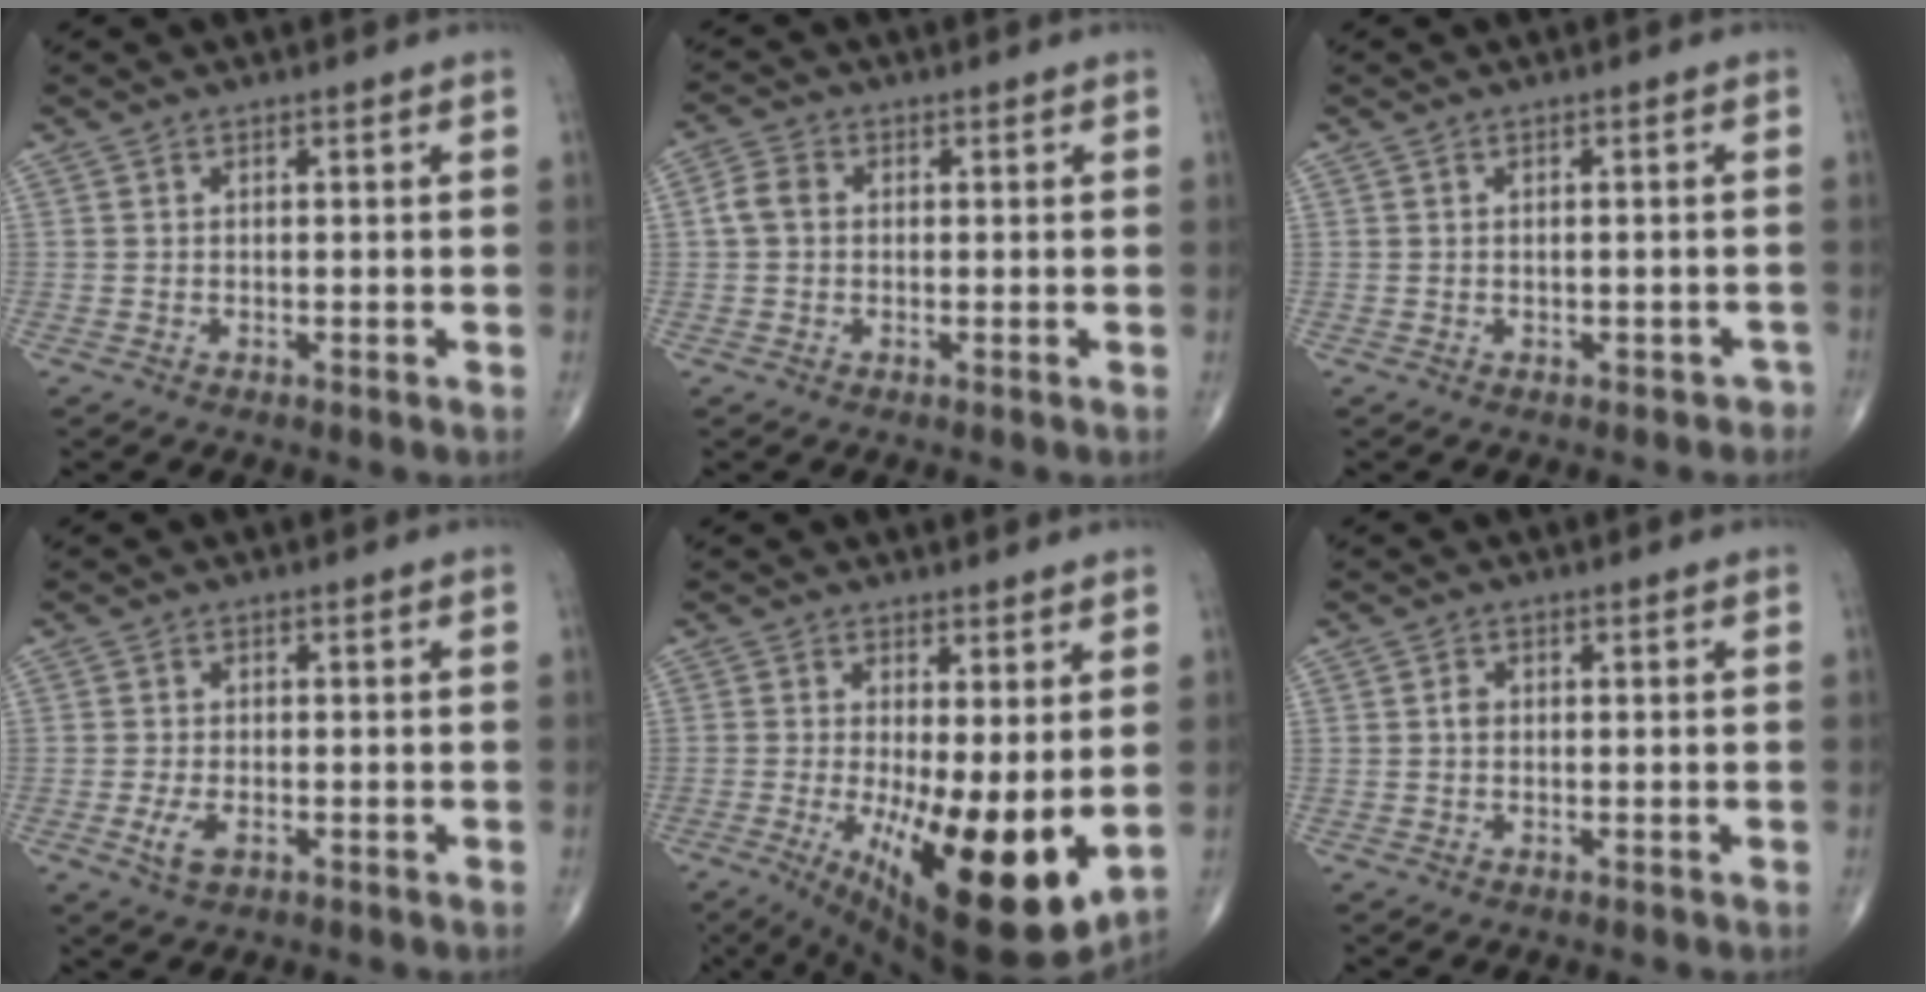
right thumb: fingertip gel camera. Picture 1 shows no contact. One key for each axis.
{"total": 2.7, "fx": 0.0, "fy": 2.4, "fz": 1.2, "tx": -0.015, "ty": 0.008, "tz": -0.006}
{"total": 1.7, "fx": -1.0, "fy": 1.2, "fz": 0.6, "tx": -0.004, "ty": 0.018, "tz": -0.009}
{"total": 3.3, "fx": -1.1, "fy": 1.7, "fz": 2.7, "tx": -0.056, "ty": -0.001, "tz": -0.019}
{"total": 17.1, "fx": -2.3, "fy": 5.5, "fz": 16.0, "tx": -0.236, "ty": -0.035, "tz": -0.012}
{"total": 1.1, "fx": 0.0, "fy": 0.9, "fz": 0.7, "tx": -0.007, "ty": 0.003, "tz": -0.003}